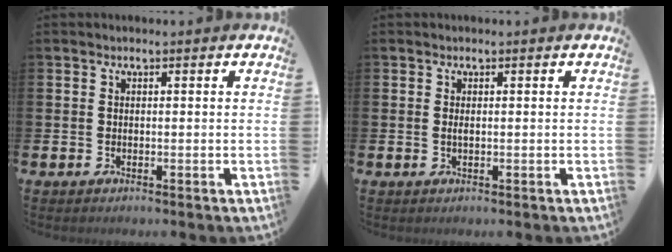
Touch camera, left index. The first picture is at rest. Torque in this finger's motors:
{"motor_torque": [0.21, 0.08, -0.05, 0.02]}